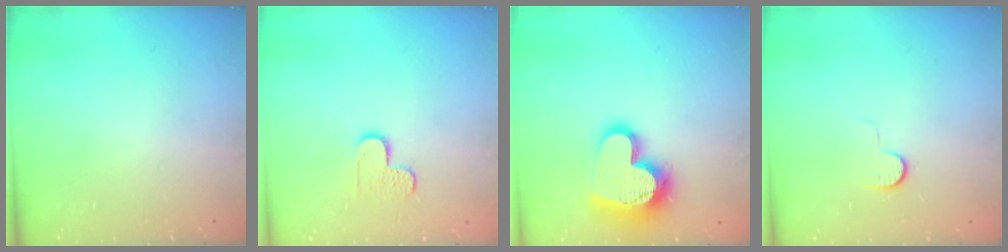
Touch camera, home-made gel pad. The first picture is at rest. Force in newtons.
{"total": 4.9, "press": 4.9, "slide": 0.2}
{"total": 17.9, "press": 17.8, "slide": 1.7}
{"total": 6.8, "press": 6.8, "slide": 0.6}